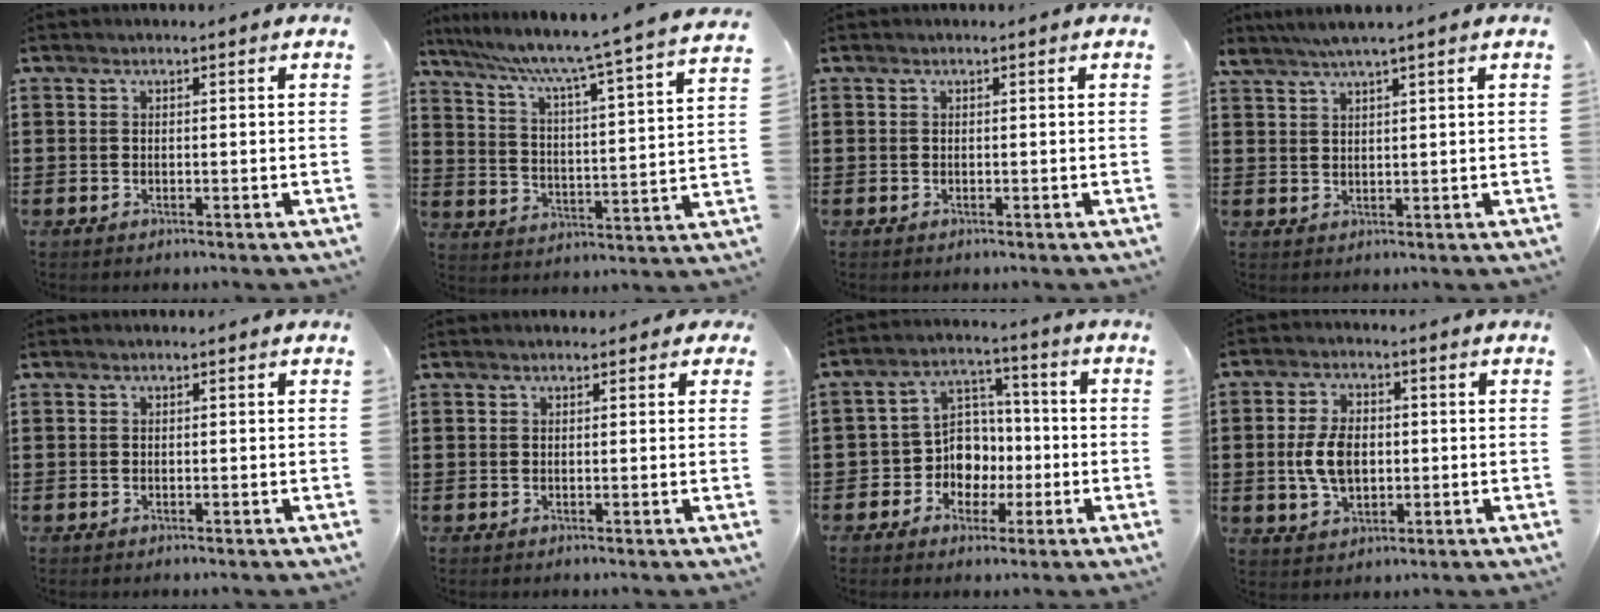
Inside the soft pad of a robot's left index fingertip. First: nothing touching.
{"total": 6.3, "force": [5.2, -0.9, 3.4], "torque": [-0.089, -0.049, 0.073]}
{"total": 0.0}
{"total": 3.1, "force": [2.5, -0.3, 1.7], "torque": [-0.038, 0.000, 0.047]}
{"total": 0.0}
{"total": 0.8, "force": [0.5, 0.5, 0.4], "torque": [-0.011, 0.007, 0.008]}
{"total": 7.3, "force": [-1.5, 6.8, 2.2], "torque": [-0.068, 0.008, -0.026]}
{"total": 6.8, "force": [-0.2, 4.2, 5.3], "torque": [-0.124, 0.006, -0.008]}